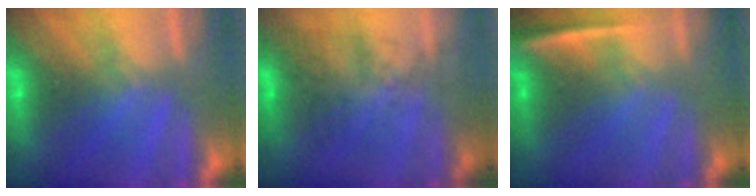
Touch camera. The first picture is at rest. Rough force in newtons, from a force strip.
{"total": 4.4}
{"total": 2.4}